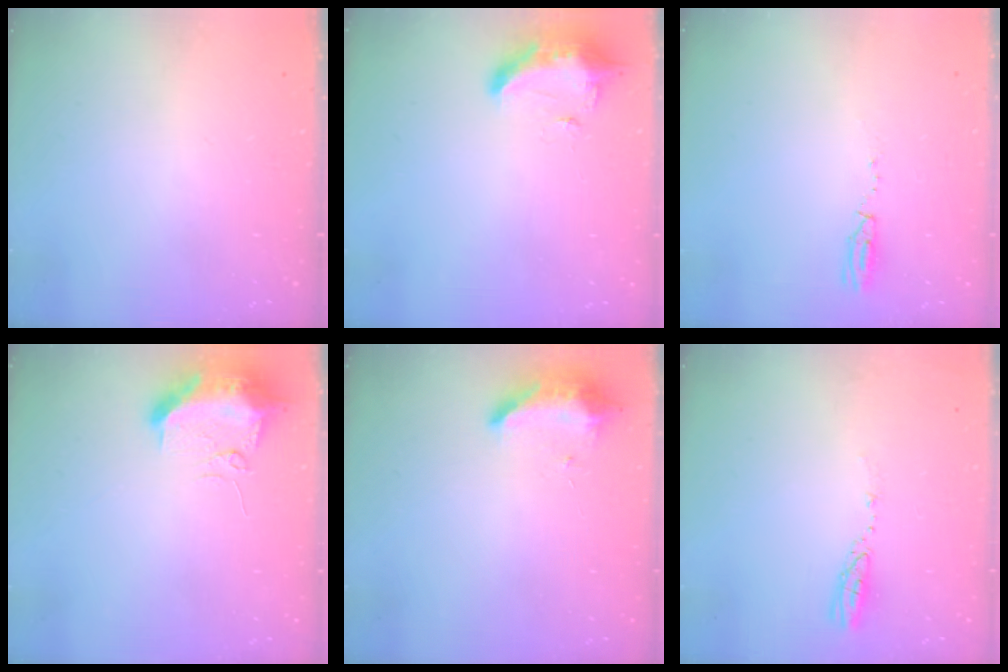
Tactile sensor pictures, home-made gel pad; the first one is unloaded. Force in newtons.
{"total": 10.4, "press": 9.8, "slide": 3.5}
{"total": 17.0, "press": 5.1, "slide": 16.2}
{"total": 11.0, "press": 10.9, "slide": 1.3}
{"total": 9.1, "press": 8.8, "slide": 2.4}
{"total": 3.3, "press": 3.3, "slide": 0.2}